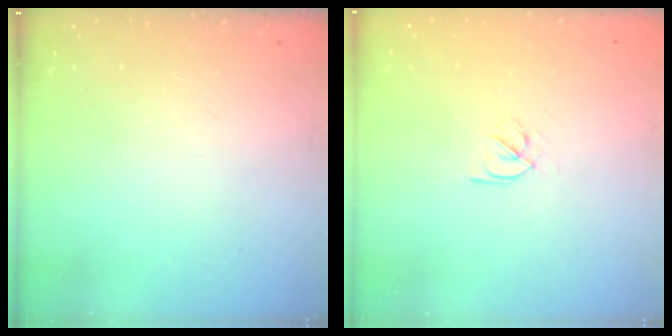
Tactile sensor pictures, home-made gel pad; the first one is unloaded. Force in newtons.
{"total": 2.4, "press": 2.3, "slide": 0.7}